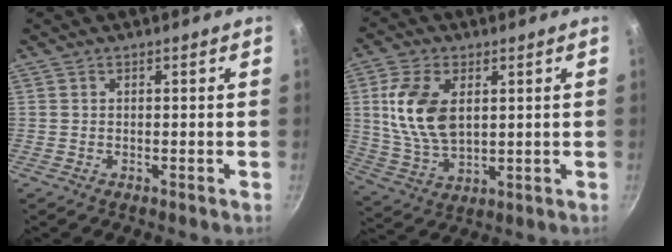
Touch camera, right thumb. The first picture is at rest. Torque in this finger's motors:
{"motor_torque": [0.21, 0.24, 1.33, 0.19, 0.34]}